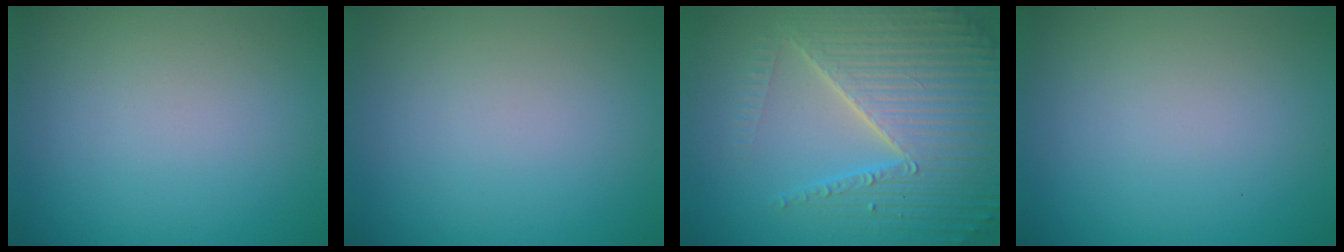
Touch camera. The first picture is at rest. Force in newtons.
{"total": 0.0}
{"total": 6.9, "press": 6.7, "slide": 1.6}
{"total": 0.0}